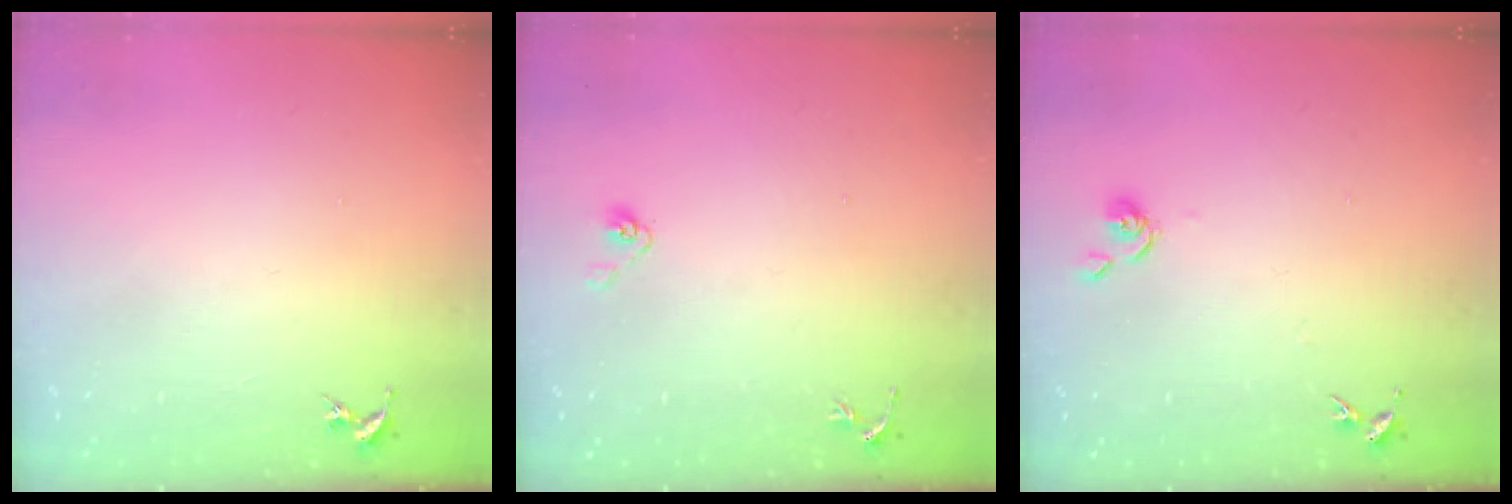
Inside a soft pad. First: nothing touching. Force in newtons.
{"total": 4.0, "press": 3.3, "slide": 2.2}
{"total": 6.3, "press": 6.3, "slide": 0.5}